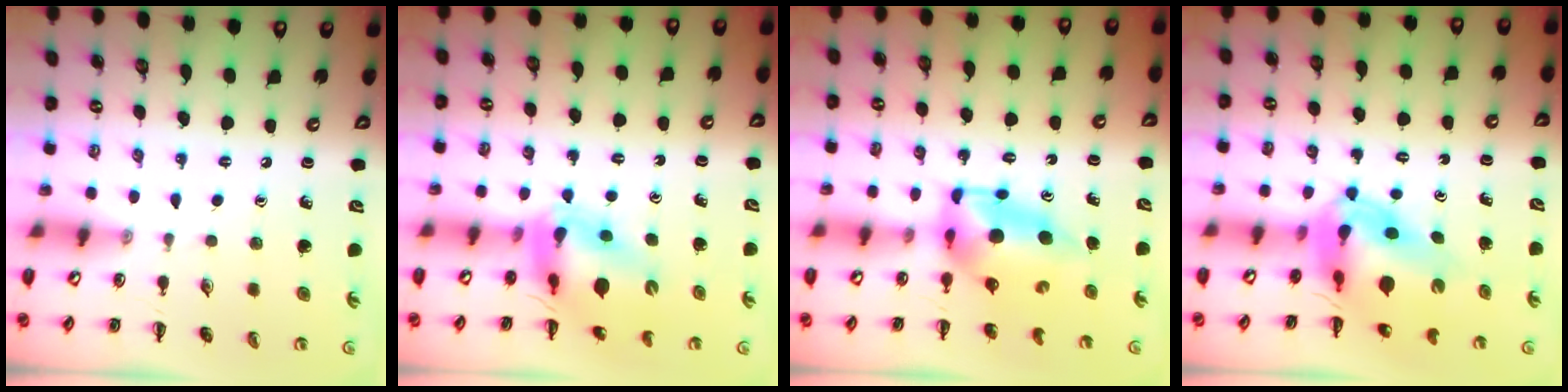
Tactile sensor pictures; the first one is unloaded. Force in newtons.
{"total": 11.2, "press": 10.7, "slide": 3.4}
{"total": 6.8, "press": 6.7, "slide": 1.4}
{"total": 7.8, "press": 7.4, "slide": 2.4}